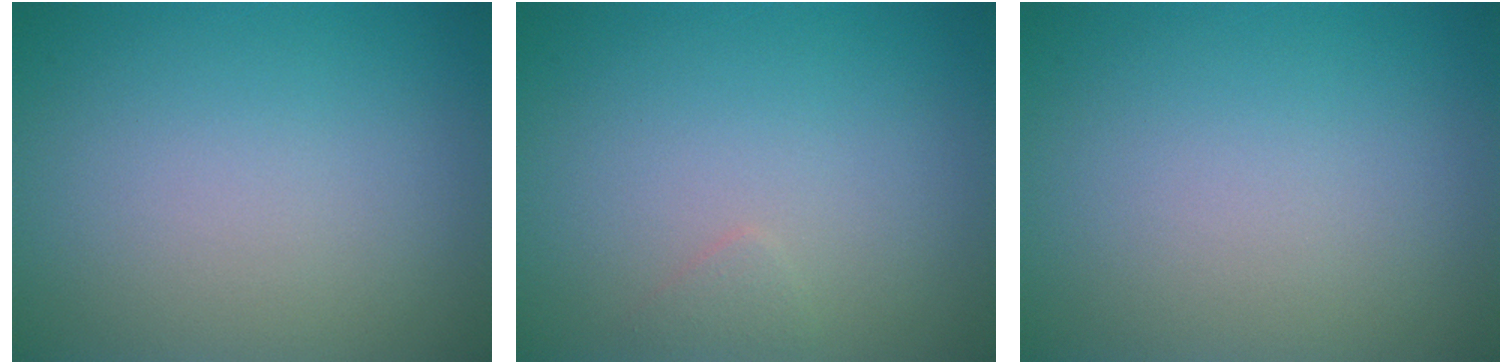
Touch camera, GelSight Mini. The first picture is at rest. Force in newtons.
{"total": 0.7, "press": 0.7, "slide": 0.0}
{"total": 0.0}